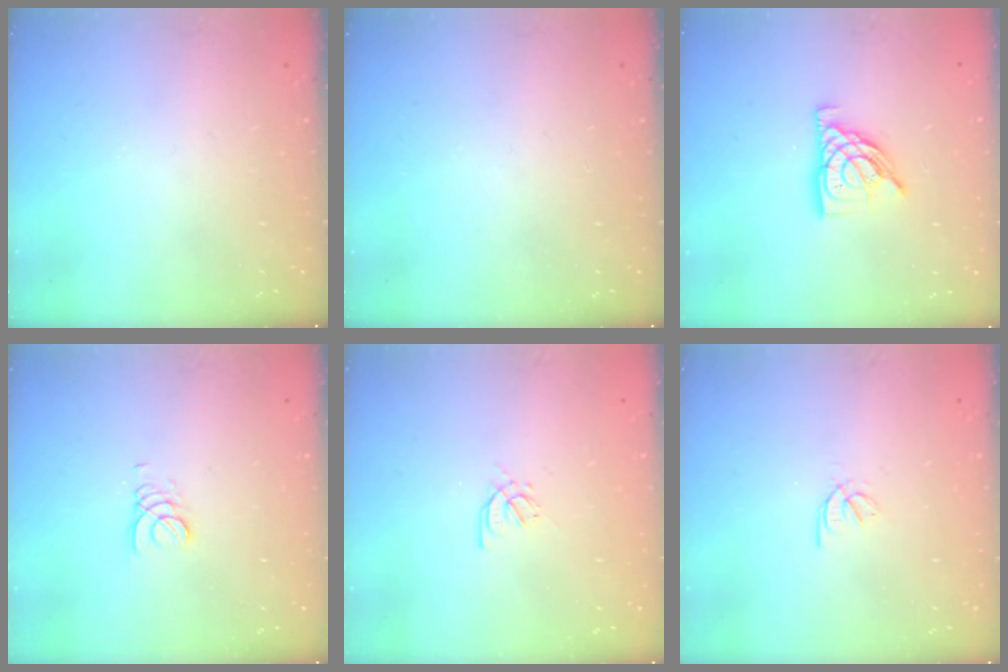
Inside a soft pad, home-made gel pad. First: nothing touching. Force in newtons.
{"total": 0.0}
{"total": 11.1, "press": 11.0, "slide": 1.0}
{"total": 2.2, "press": 2.2, "slide": 0.3}
{"total": 2.4, "press": 2.4, "slide": 0.6}
{"total": 2.3, "press": 2.2, "slide": 0.5}